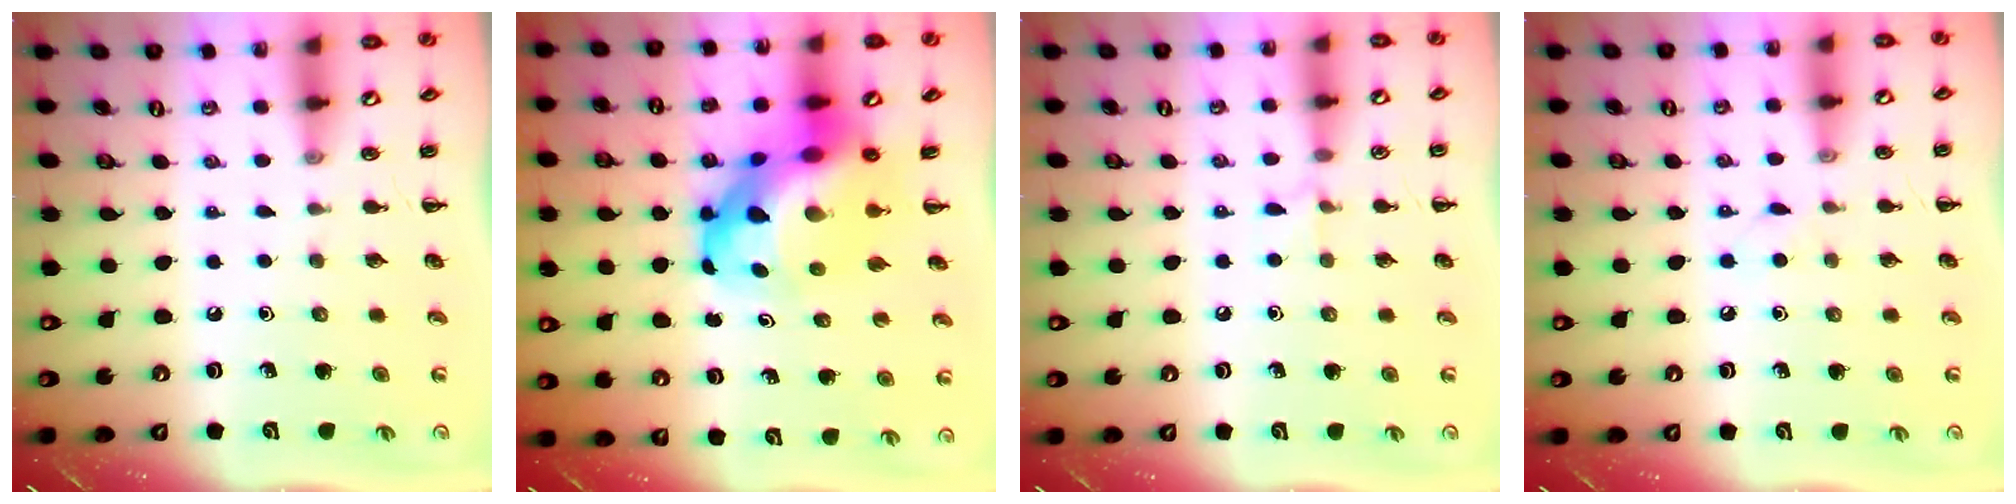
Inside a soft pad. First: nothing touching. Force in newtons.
{"total": 15.9, "press": 15.4, "slide": 4.2}
{"total": 4.5, "press": 4.2, "slide": 1.5}
{"total": 2.9, "press": 2.8, "slide": 0.9}